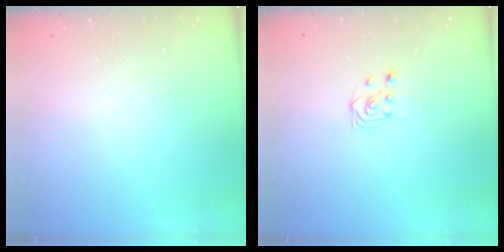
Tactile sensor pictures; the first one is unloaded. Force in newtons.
{"total": 2.5, "press": 2.2, "slide": 1.2}